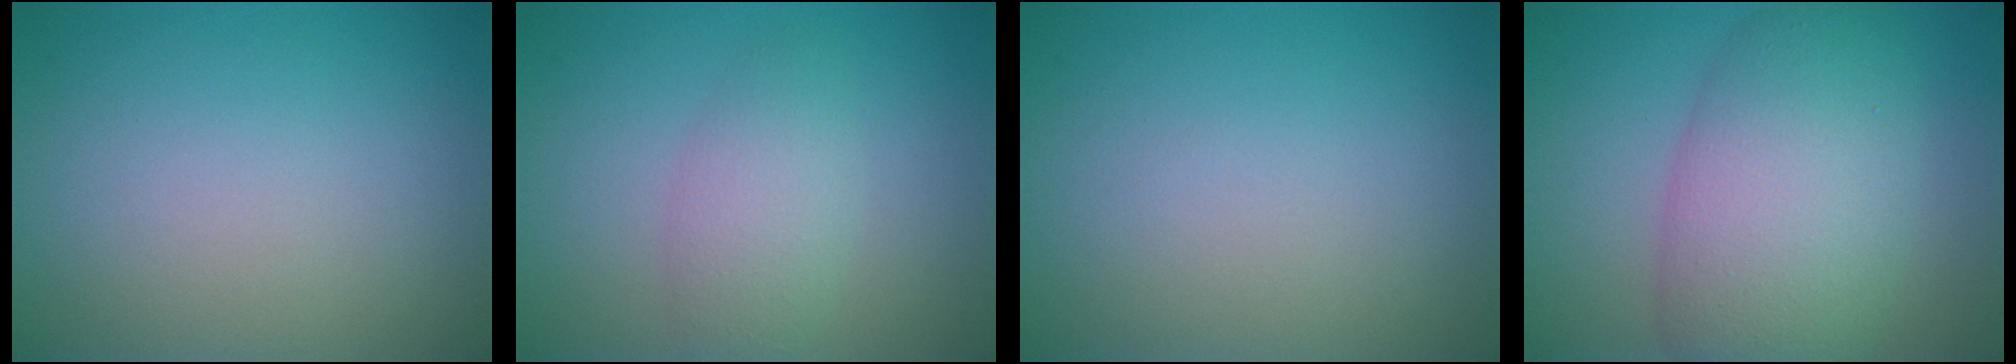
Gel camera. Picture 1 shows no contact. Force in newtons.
{"total": 3.0, "press": 3.0, "slide": 0.2}
{"total": 0.0}
{"total": 8.9, "press": 8.9, "slide": 0.4}